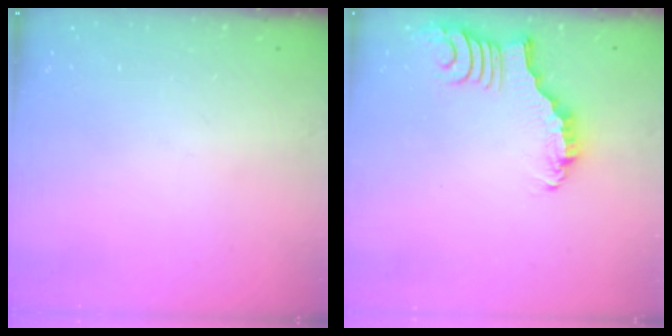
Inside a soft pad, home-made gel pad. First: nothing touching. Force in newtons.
{"total": 2.4, "press": 2.4, "slide": 0.2}